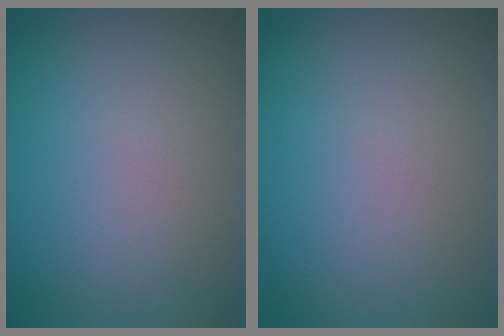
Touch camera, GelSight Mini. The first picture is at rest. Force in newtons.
{"total": 0.0}